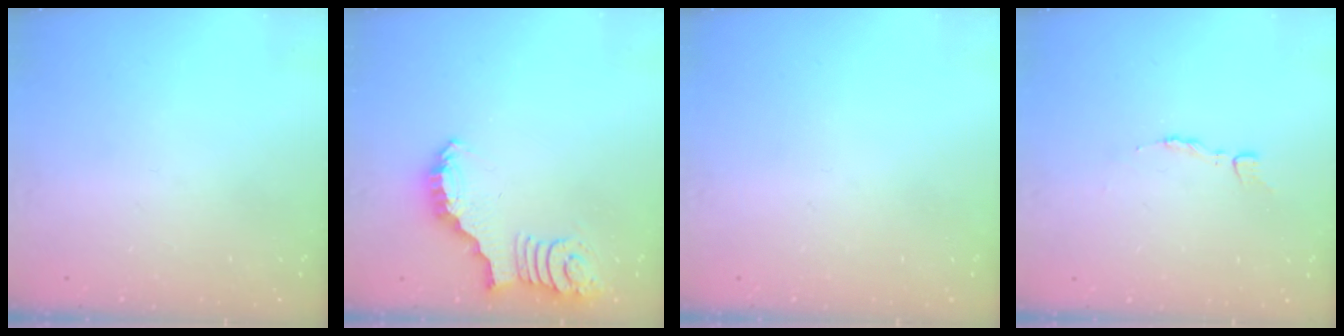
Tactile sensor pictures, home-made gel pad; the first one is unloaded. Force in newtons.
{"total": 2.7, "press": 2.7, "slide": 0.6}
{"total": 0.0}
{"total": 3.4, "press": 3.3, "slide": 0.3}